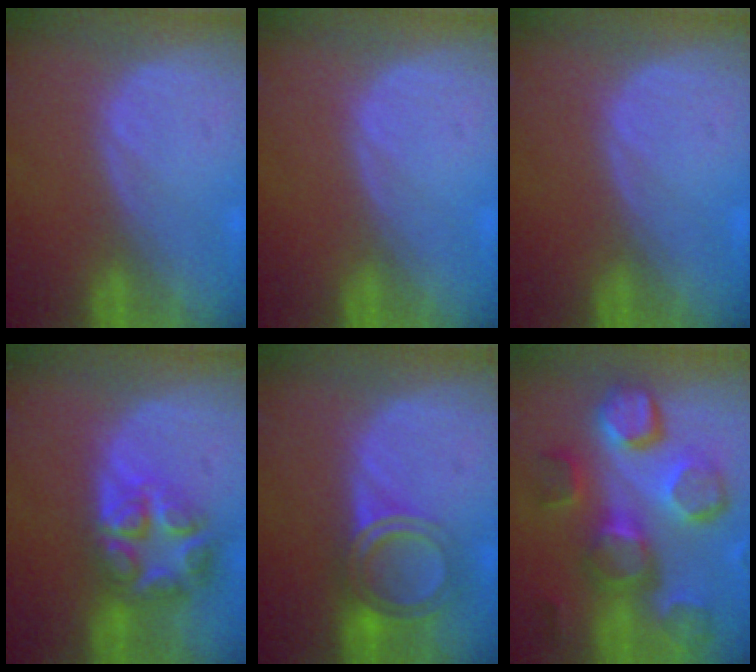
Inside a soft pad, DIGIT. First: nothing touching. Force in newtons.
{"total": 0.0}
{"total": 0.0}
{"total": 8.0, "press": 7.0, "slide": 3.8}
{"total": 6.0, "press": 5.3, "slide": 2.8}
{"total": 11.9, "press": 10.9, "slide": 4.8}